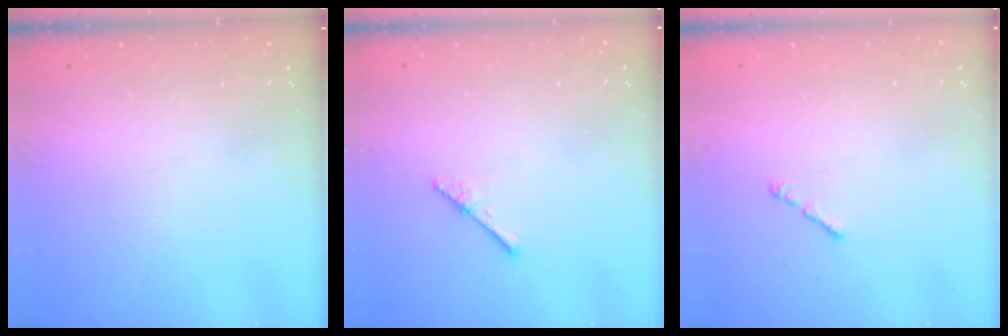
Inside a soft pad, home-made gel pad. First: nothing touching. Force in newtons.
{"total": 3.0, "press": 3.0, "slide": 0.3}
{"total": 1.0, "press": 0.9, "slide": 0.5}